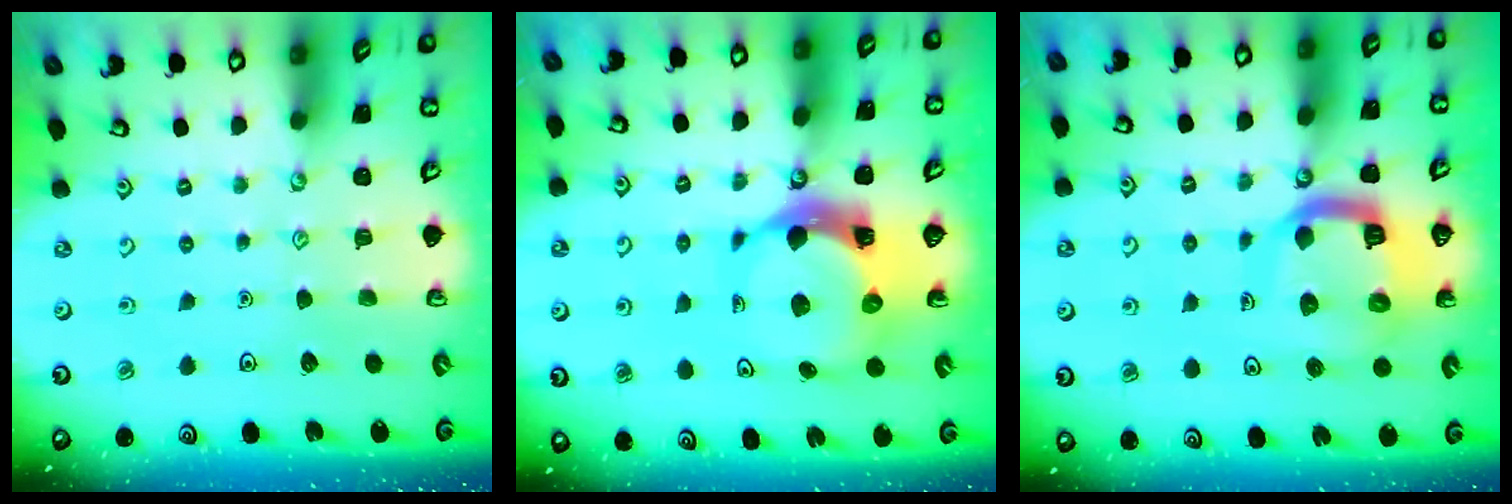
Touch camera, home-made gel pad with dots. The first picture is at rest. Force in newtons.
{"total": 10.1, "press": 10.0, "slide": 1.4}
{"total": 14.0, "press": 13.9, "slide": 1.6}